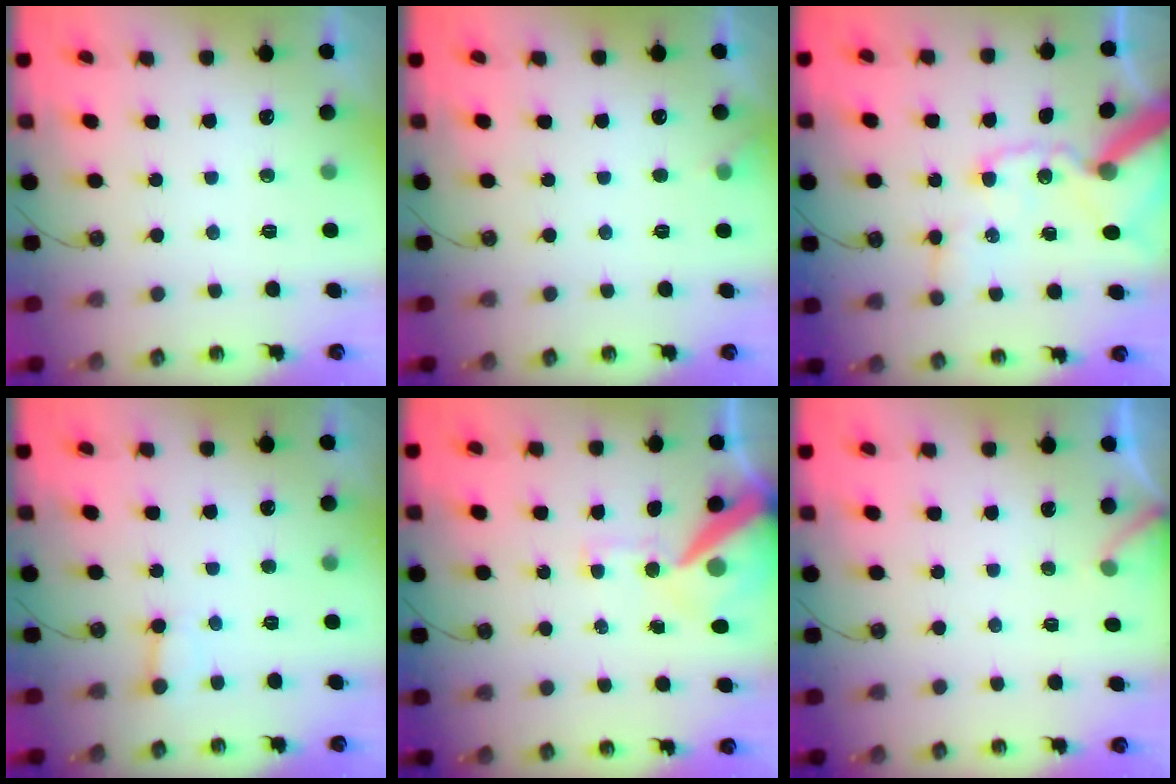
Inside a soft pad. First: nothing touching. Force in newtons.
{"total": 3.2, "press": 3.2, "slide": 0.5}
{"total": 18.1, "press": 17.9, "slide": 2.6}
{"total": 2.5, "press": 2.4, "slide": 0.4}
{"total": 16.1, "press": 16.0, "slide": 2.3}
{"total": 2.8, "press": 2.8, "slide": 0.3}